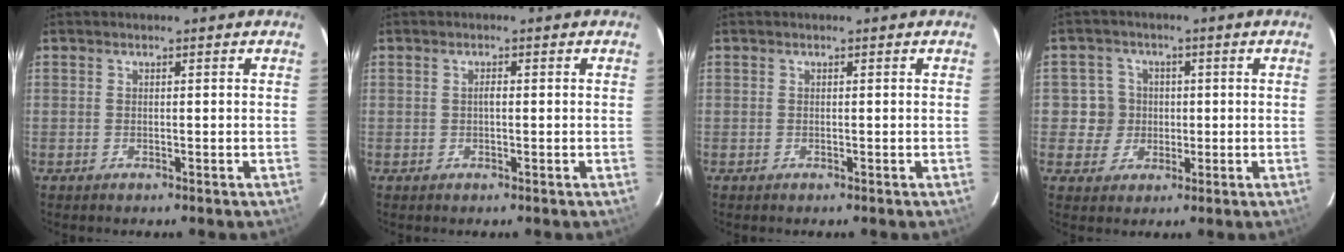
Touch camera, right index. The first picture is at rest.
{"total": 0.9, "force": [0.0, 0.4, 0.8], "torque": [-0.014, 0.003, -0.001]}
{"total": 0.0}
{"total": 5.2, "force": [-0.1, 5.2, 0.3], "torque": [0.001, 0.014, 0.000]}